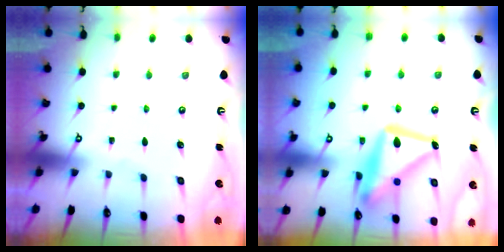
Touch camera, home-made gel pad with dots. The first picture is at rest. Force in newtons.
{"total": 19.2, "press": 19.2, "slide": 1.8}